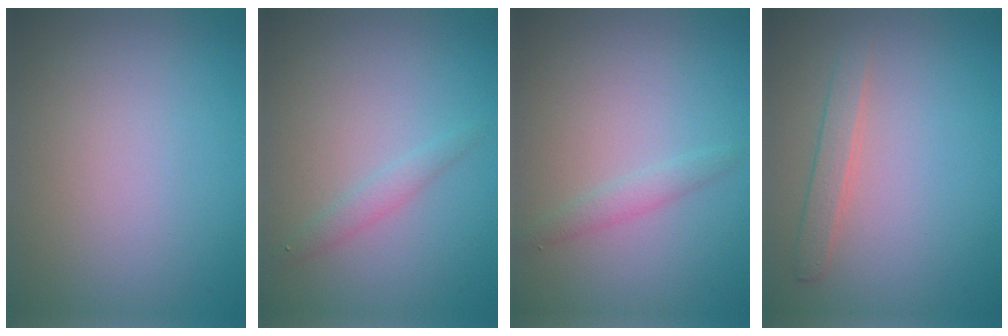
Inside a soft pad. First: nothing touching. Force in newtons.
{"total": 1.3, "press": 1.3, "slide": 0.0}
{"total": 1.3, "press": 1.2, "slide": 0.0}
{"total": 1.7, "press": 1.7, "slide": 0.0}